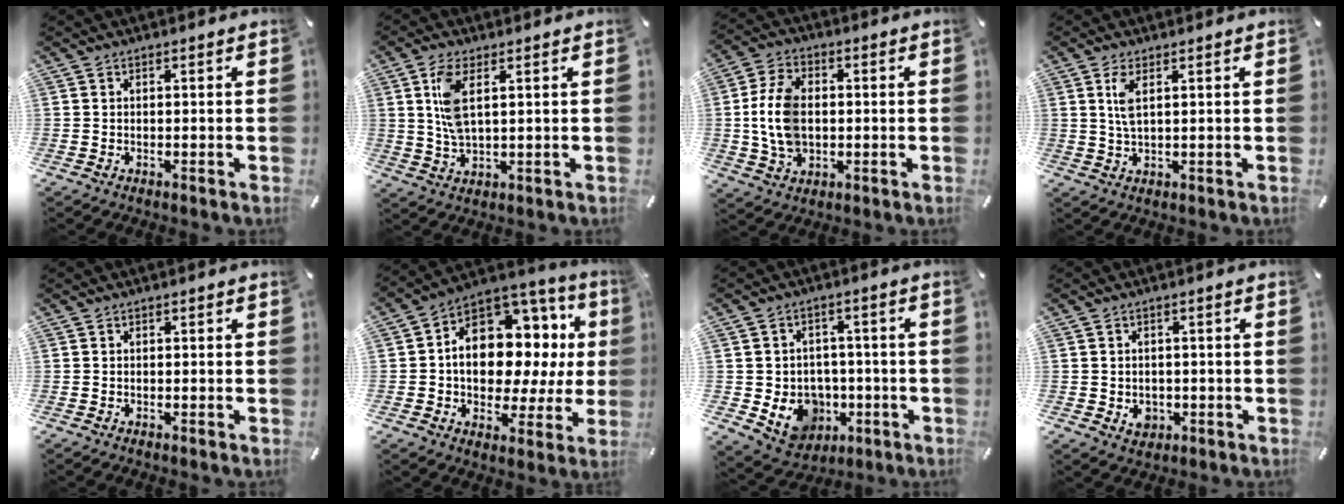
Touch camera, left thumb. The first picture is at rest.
{"total": 7.3, "force": [2.2, 3.1, 6.3], "torque": [-0.144, 0.001, 0.036]}
{"total": 11.1, "force": [-0.3, 8.1, 7.6], "torque": [-0.183, 0.009, -0.006]}
{"total": 4.1, "force": [1.3, 1.4, 3.6], "torque": [-0.085, 0.002, 0.020]}
{"total": 0.0}
{"total": 15.5, "force": [2.0, 10.9, 10.9], "torque": [-0.174, -0.030, 0.034]}
{"total": 10.1, "force": [-2.3, 9.2, 3.4], "torque": [-0.055, 0.005, -0.033]}
{"total": 3.7, "force": [-0.7, 3.2, 1.6], "torque": [-0.011, 0.000, -0.013]}